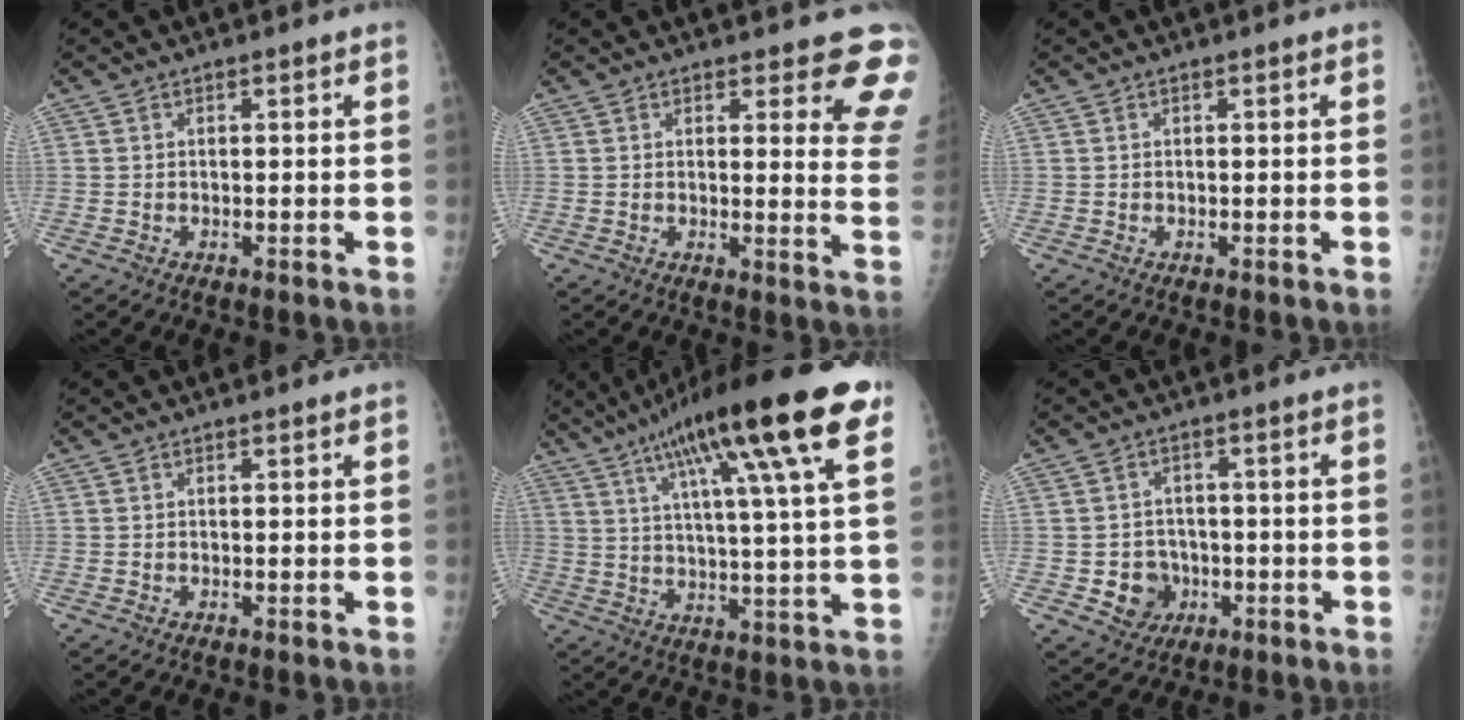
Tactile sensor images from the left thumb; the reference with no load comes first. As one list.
[{"total": 9.7, "force": [7.7, 3.0, 5.1], "torque": [-0.015, -0.051, 0.059]}, {"total": 0.0}, {"total": 0.0}, {"total": 22.1, "force": [11.2, 3.0, 18.8], "torque": [-0.295, -0.005, 0.168]}, {"total": 5.9, "force": [-1.6, 5.4, 1.7], "torque": [0.003, 0.012, -0.021]}]